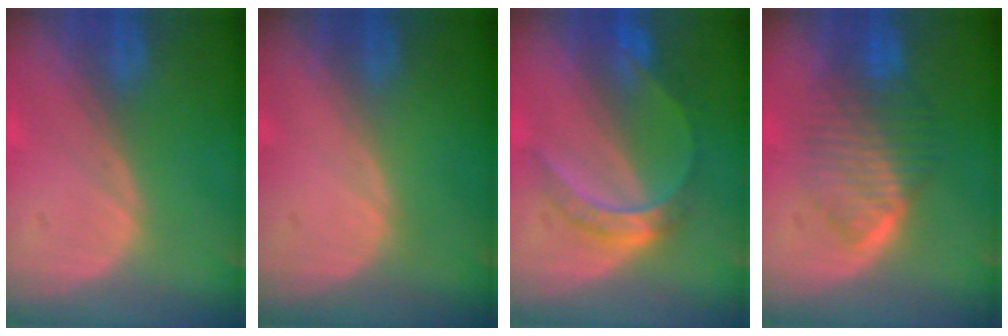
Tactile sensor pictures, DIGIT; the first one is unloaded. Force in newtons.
{"total": 0.0}
{"total": 5.4, "press": 5.3, "slide": 0.6}
{"total": 6.5, "press": 6.5, "slide": 0.6}